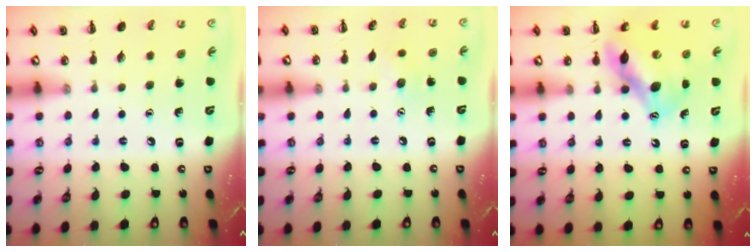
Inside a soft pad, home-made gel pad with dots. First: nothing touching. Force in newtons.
{"total": 4.0, "press": 3.9, "slide": 0.7}
{"total": 12.4, "press": 12.0, "slide": 3.1}